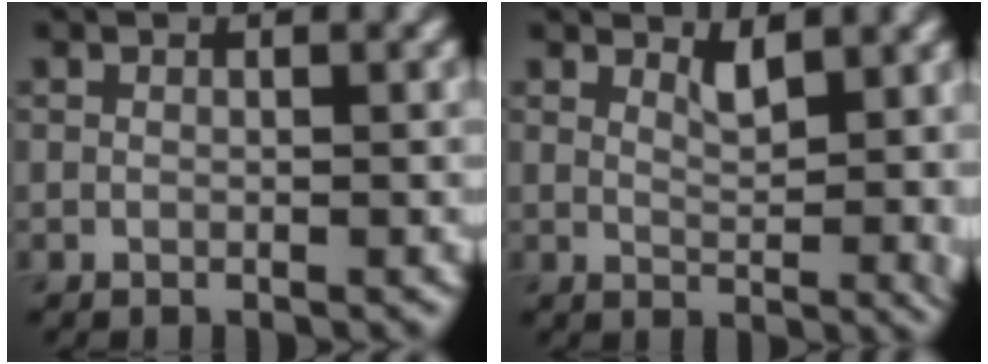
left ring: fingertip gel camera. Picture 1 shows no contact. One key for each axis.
{"total": 2.8, "fx": 1.6, "fy": 0.8, "fz": 2.1, "tx": -0.033, "ty": -0.008, "tz": 0.030}